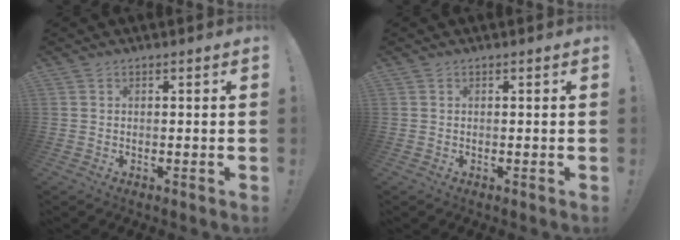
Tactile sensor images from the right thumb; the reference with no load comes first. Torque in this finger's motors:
{"motor_torque": [0.00, 0.00, -0.01, 0.01, 0.00]}